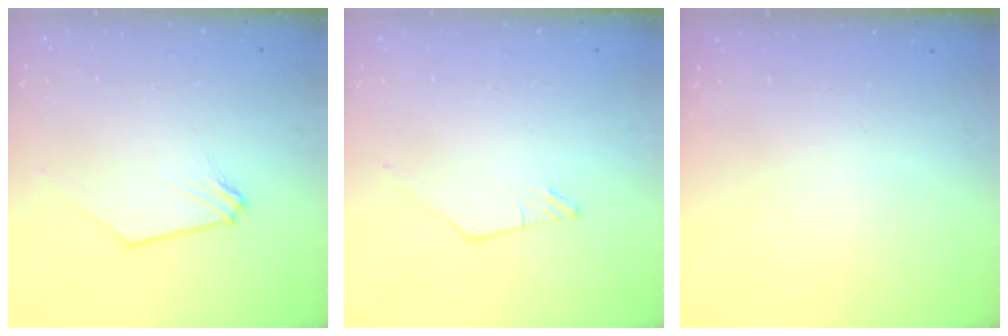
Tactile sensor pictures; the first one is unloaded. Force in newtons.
{"total": 0.0}
{"total": 0.0}